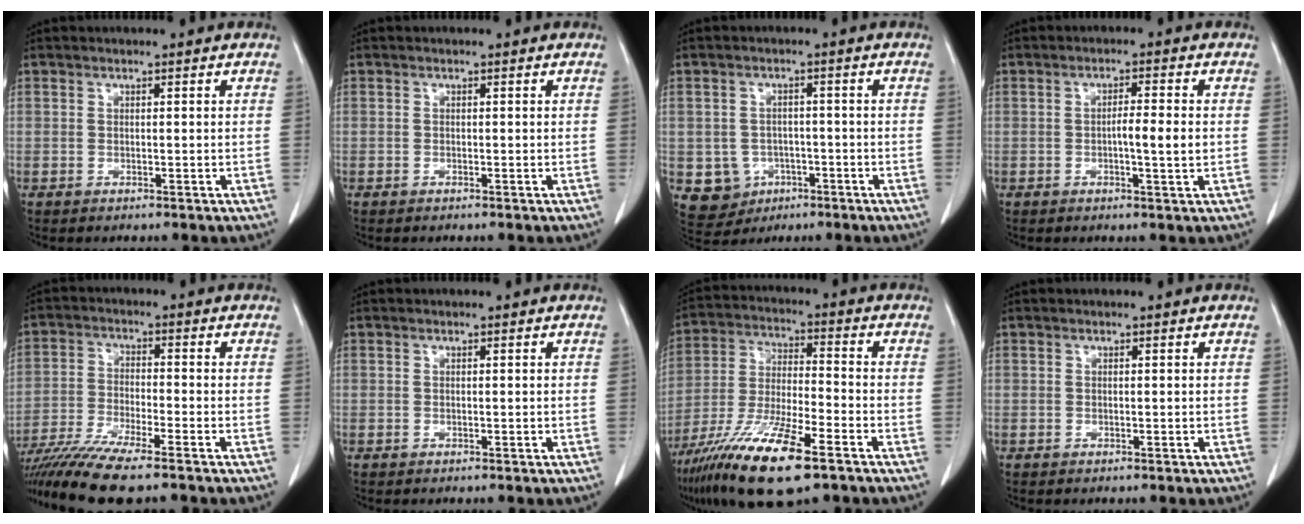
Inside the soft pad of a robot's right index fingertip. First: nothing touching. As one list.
[{"total": 0.0}, {"total": 6.3, "force": [-2.1, 5.8, 1.2], "torque": [-0.020, 0.006, -0.022]}, {"total": 4.1, "force": [-0.4, 0.1, 4.0], "torque": [-0.064, -0.001, -0.006]}, {"total": 12.1, "force": [-9.9, 0.1, 7.0], "torque": [-0.120, -0.029, -0.170]}, {"total": 0.0}, {"total": 16.3, "force": [-10.0, 2.7, 12.6], "torque": [-0.251, -0.035, -0.182]}, {"total": 0.0}]